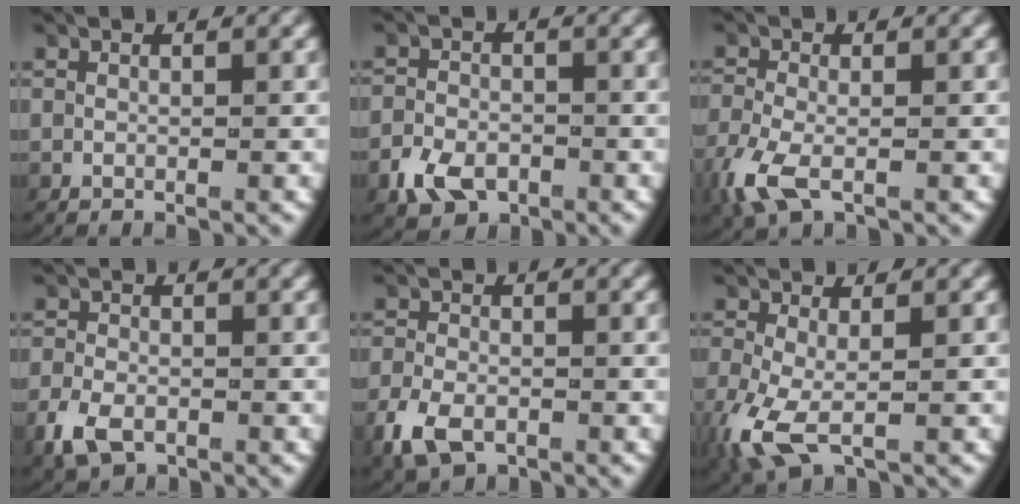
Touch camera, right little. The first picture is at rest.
{"total": 3.8, "force": [-2.4, 2.6, 1.4], "torque": [-0.031, -0.014, -0.039]}
{"total": 3.4, "force": [-1.8, 1.9, 2.1], "torque": [-0.068, -0.017, -0.025]}
{"total": 3.5, "force": [-2.1, 2.4, 1.6], "torque": [-0.048, -0.014, -0.030]}
{"total": 3.9, "force": [-2.3, 2.6, 1.8], "torque": [-0.051, -0.015, -0.034]}
{"total": 4.3, "force": [-1.7, 2.7, 2.9], "torque": [-0.096, -0.034, -0.014]}